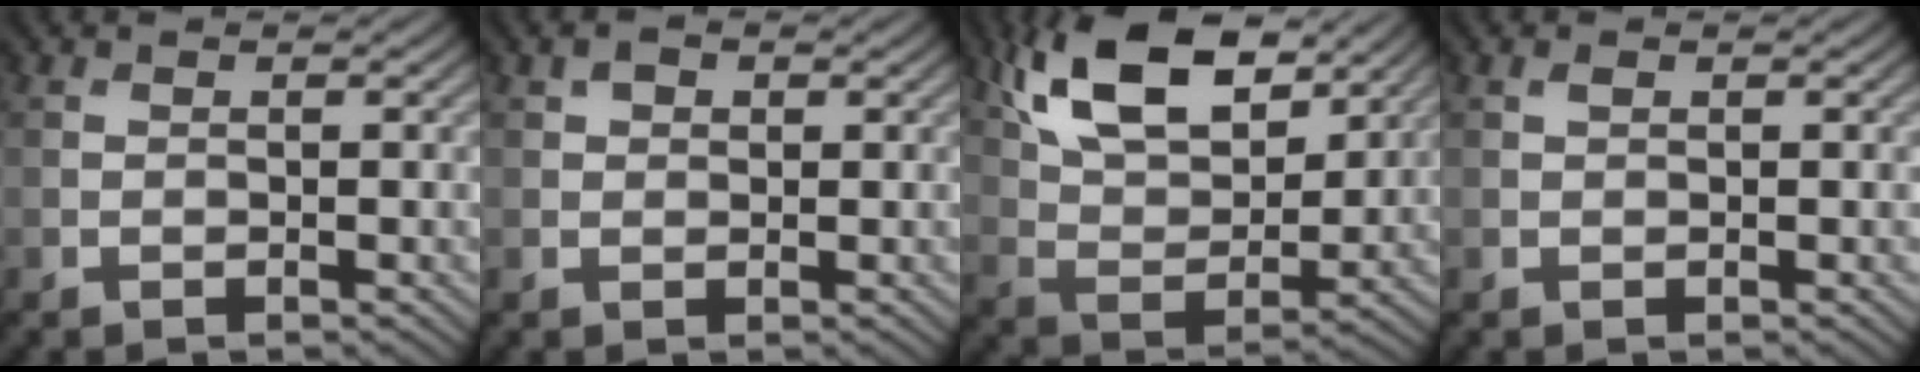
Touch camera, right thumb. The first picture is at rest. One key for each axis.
{"total": 1.5, "fx": 0.7, "fy": 1.1, "fz": 0.7, "tx": -0.013, "ty": 0.002, "tz": 0.009}
{"total": 14.2, "fx": 8.2, "fy": 6.7, "fz": 9.5, "tx": -0.190, "ty": 0.007, "tz": 0.136}
{"total": 0.5, "fx": 0.3, "fy": 0.2, "fz": 0.4, "tx": -0.009, "ty": 0.001, "tz": 0.005}